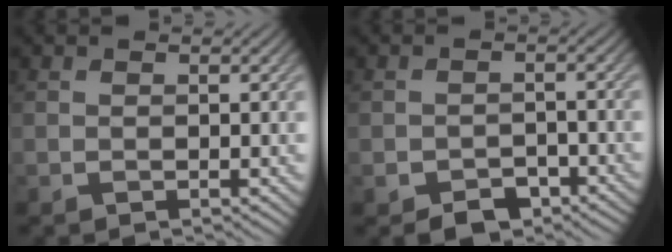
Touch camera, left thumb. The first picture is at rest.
{"total": 4.2, "force": [-2.9, 2.4, 1.7], "torque": [-0.023, -0.004, -0.048]}